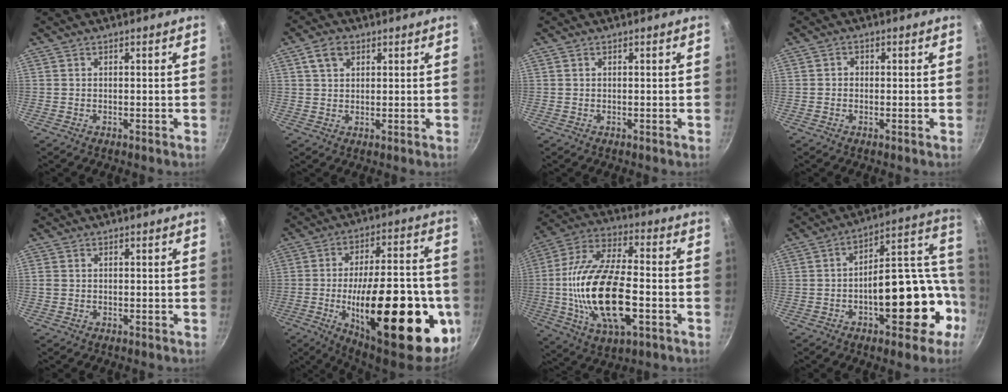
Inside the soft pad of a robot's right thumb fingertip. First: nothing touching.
{"total": 4.4, "force": [2.0, 3.0, 2.6], "torque": [-0.037, 0.001, 0.033]}
{"total": 0.0}
{"total": 1.4, "force": [-0.2, 1.2, 0.5], "torque": [-0.004, 0.003, -0.006]}
{"total": 1.4, "force": [0.0, 1.3, 0.7], "torque": [-0.012, 0.004, 0.000]}
{"total": 34.8, "force": [-9.2, 13.4, 30.7], "torque": [-0.399, 0.019, -0.119]}
{"total": 22.4, "force": [-4.1, 10.2, 19.5], "torque": [-0.373, 0.020, -0.079]}
{"total": 21.4, "force": [-5.0, 11.3, 17.5], "torque": [-0.184, 0.067, -0.061]}